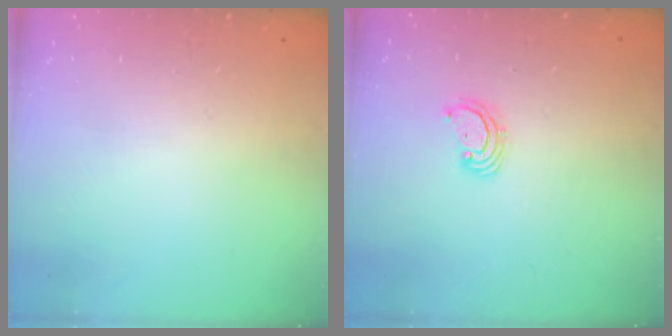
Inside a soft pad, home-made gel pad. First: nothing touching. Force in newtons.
{"total": 3.3, "press": 3.3, "slide": 0.2}